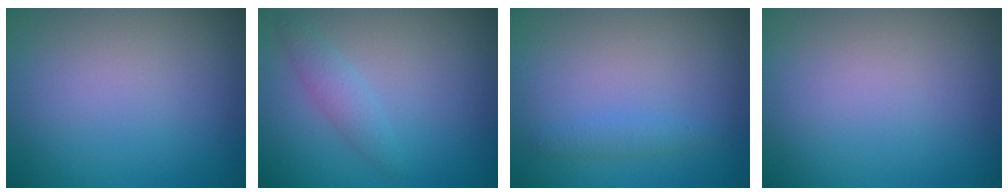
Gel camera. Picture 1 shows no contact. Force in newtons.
{"total": 1.7, "press": 1.7, "slide": 0.0}
{"total": 1.1, "press": 1.1, "slide": 0.1}
{"total": 0.0}